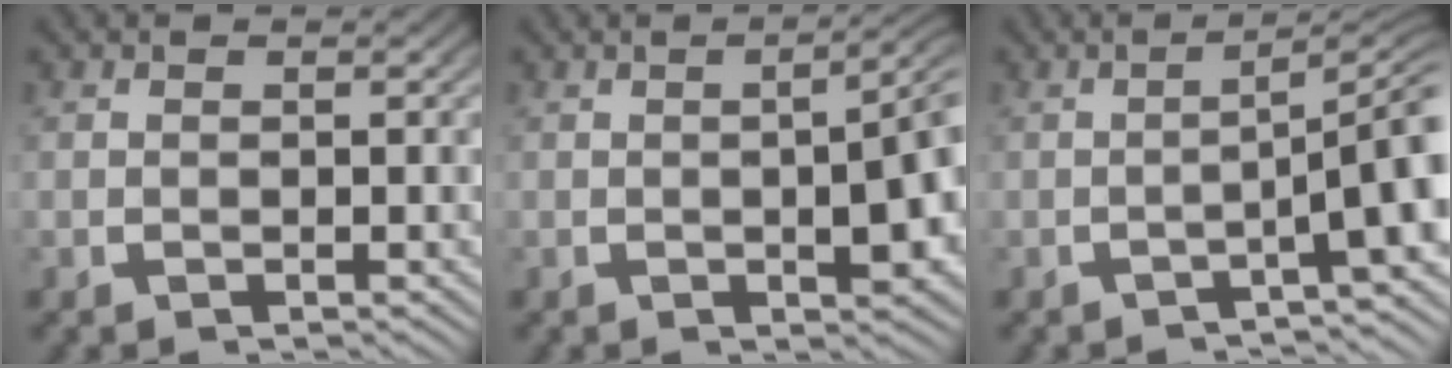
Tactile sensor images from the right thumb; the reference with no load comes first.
{"total": 6.4, "force": [0.4, 2.8, 5.7], "torque": [-0.062, 0.006, 0.001]}
{"total": 5.3, "force": [-1.6, 1.3, 4.9], "torque": [-0.073, -0.004, -0.022]}